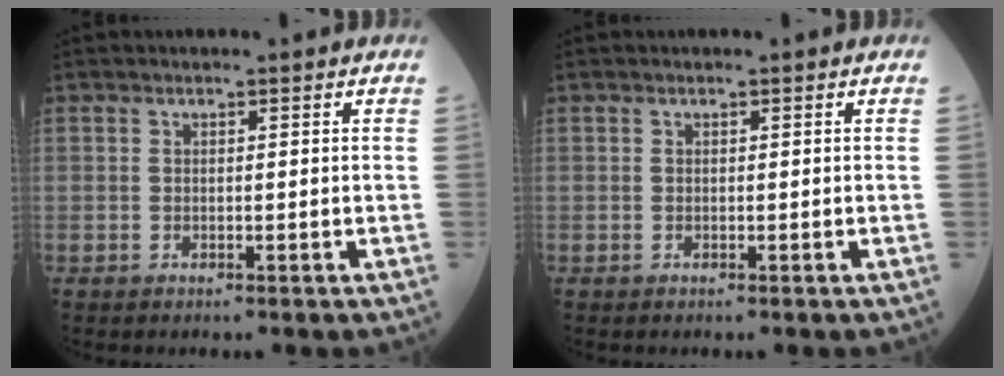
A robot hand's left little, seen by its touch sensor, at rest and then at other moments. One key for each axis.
{"total": 0.0}